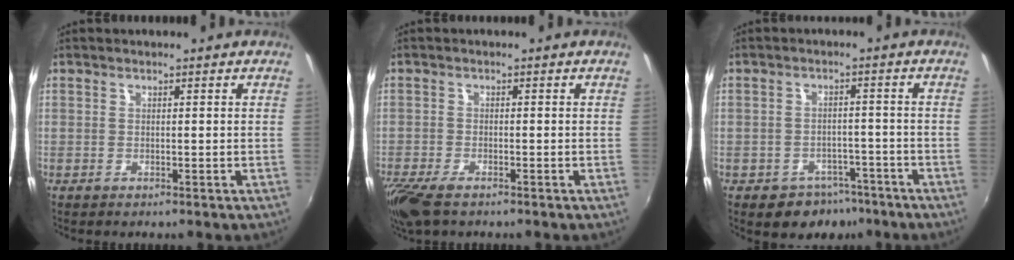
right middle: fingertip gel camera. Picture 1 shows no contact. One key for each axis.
{"total": 6.7, "fx": -4.9, "fy": 2.0, "fz": 4.0, "tx": -0.103, "ty": -0.030, "tz": -0.096}
{"total": 7.1, "fx": -4.7, "fy": 5.0, "fz": 1.7, "tx": -0.040, "ty": 0.016, "tz": -0.053}